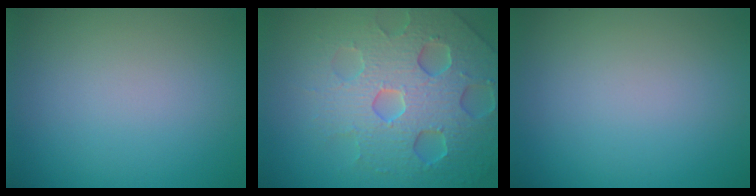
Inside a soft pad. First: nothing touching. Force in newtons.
{"total": 7.3, "press": 7.1, "slide": 1.5}
{"total": 0.0}